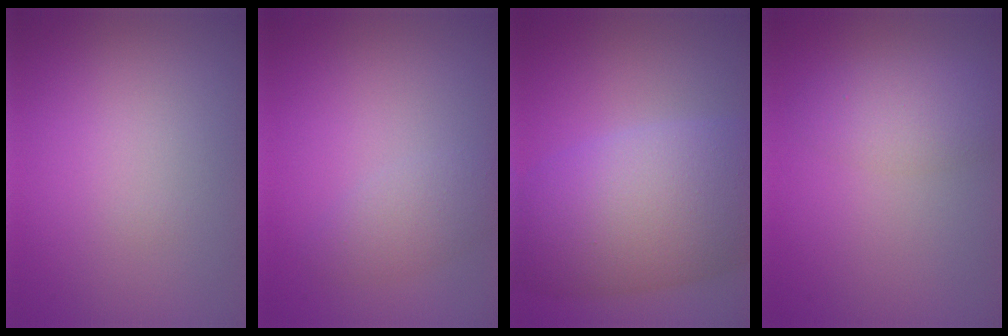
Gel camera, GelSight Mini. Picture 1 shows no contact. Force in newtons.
{"total": 2.2, "press": 2.2, "slide": 0.1}
{"total": 10.2, "press": 10.2, "slide": 0.6}
{"total": 1.8, "press": 1.8, "slide": 0.2}